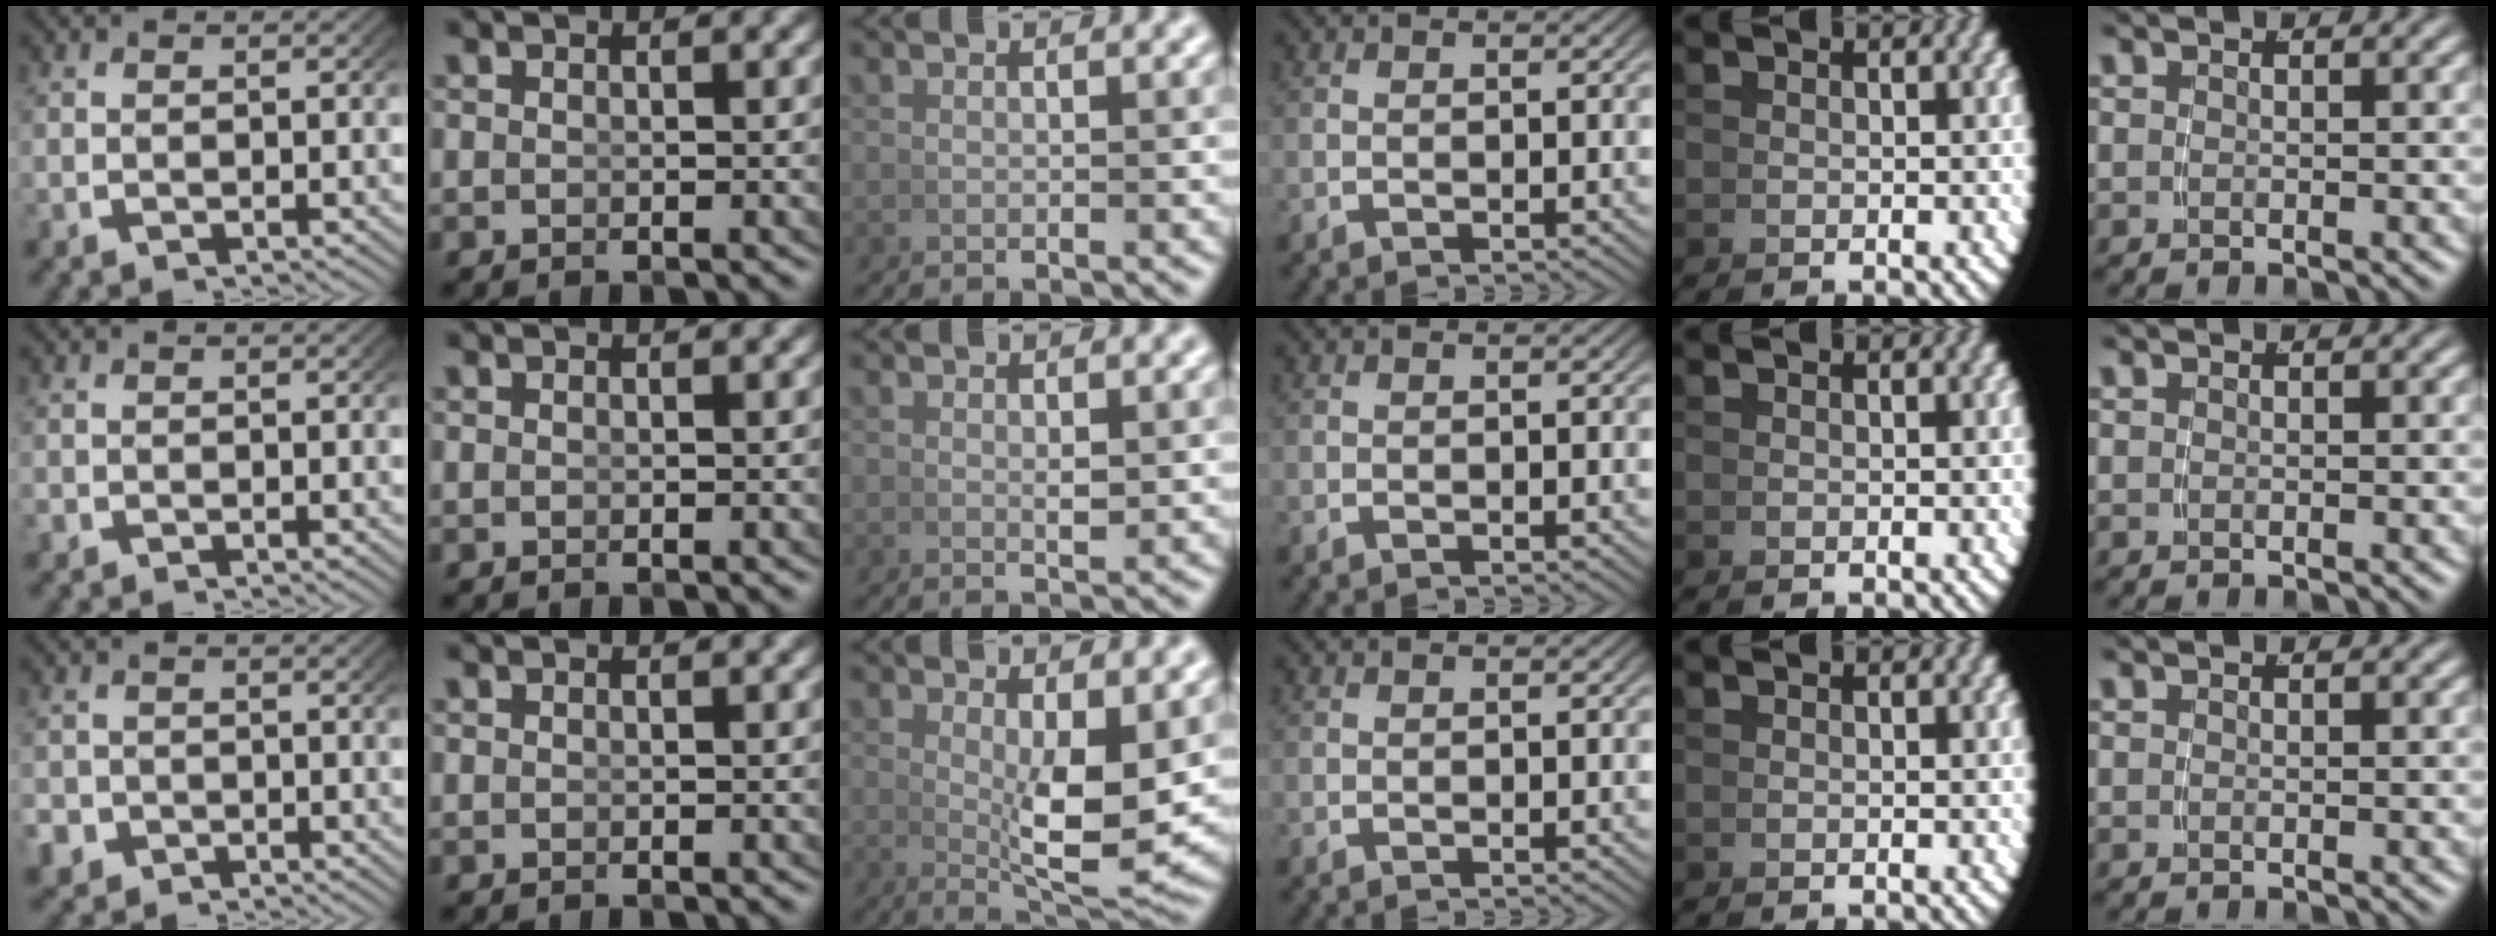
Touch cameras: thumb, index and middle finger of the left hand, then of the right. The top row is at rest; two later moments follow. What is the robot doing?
{"motion": "lift_and_place", "object": "dispenser bottle"}